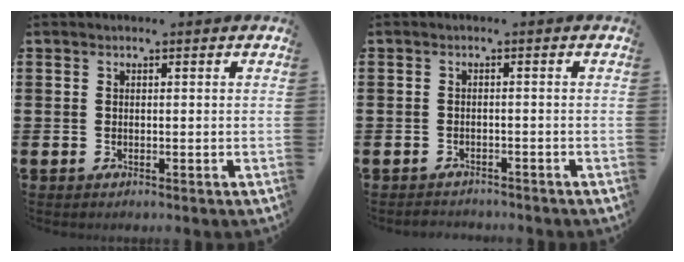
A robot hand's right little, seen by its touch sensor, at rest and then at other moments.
{"total": 1.1, "force": [-1.1, 0.1, -0.2], "torque": [-0.001, 0.004, -0.025]}